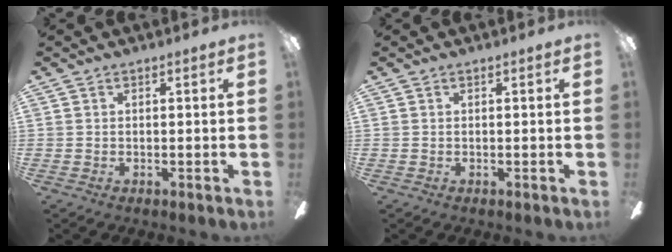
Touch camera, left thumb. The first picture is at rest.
{"total": 0.0}